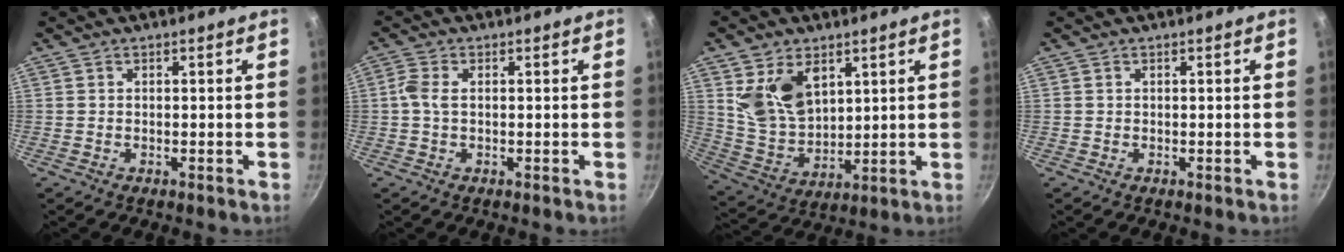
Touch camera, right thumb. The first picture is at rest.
{"total": 2.8, "force": [-0.1, 1.3, 2.5], "torque": [-0.065, 0.008, -0.006]}
{"total": 12.0, "force": [4.8, 7.8, 7.7], "torque": [-0.119, -0.033, 0.108]}
{"total": 0.0}